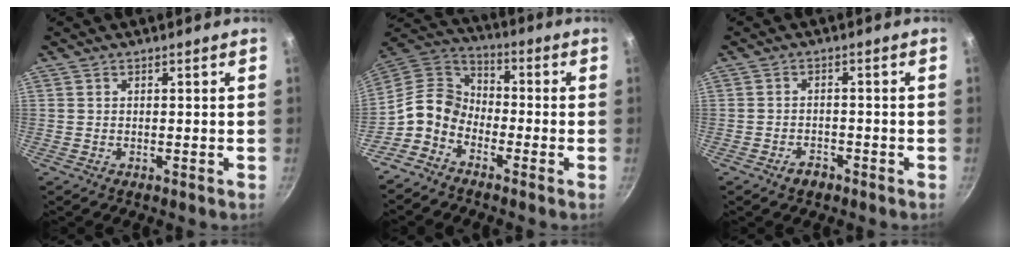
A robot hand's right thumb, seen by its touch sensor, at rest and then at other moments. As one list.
[{"total": 9.6, "force": [-4.3, 7.0, 4.9], "torque": [-0.076, 0.061, -0.115]}, {"total": 2.8, "force": [-1.9, 1.7, 1.2], "torque": [-0.012, 0.022, -0.028]}]